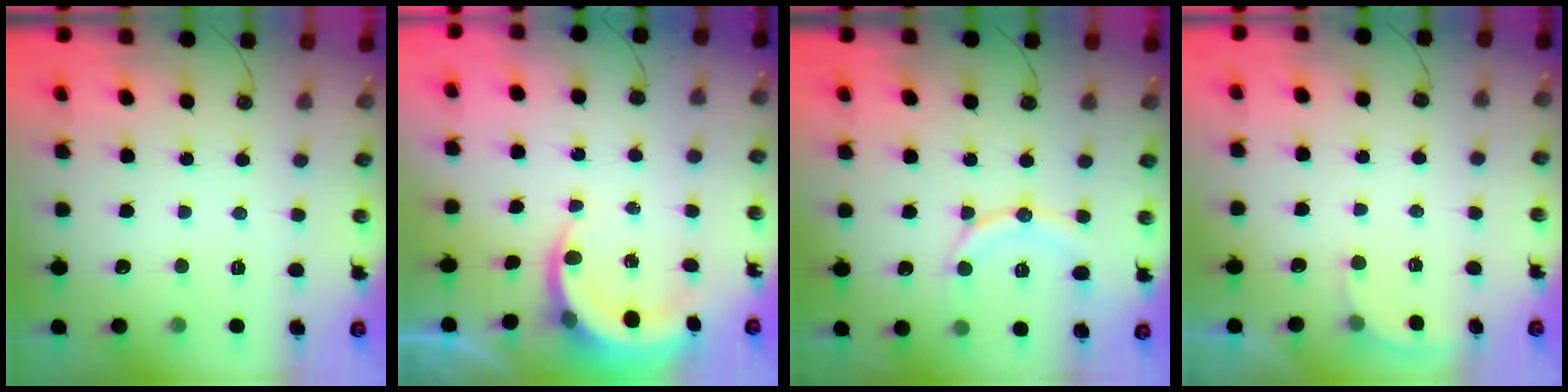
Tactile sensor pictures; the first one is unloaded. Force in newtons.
{"total": 4.3, "press": 4.3, "slide": 0.1}
{"total": 11.9, "press": 11.8, "slide": 1.3}
{"total": 2.3, "press": 2.3, "slide": 0.5}